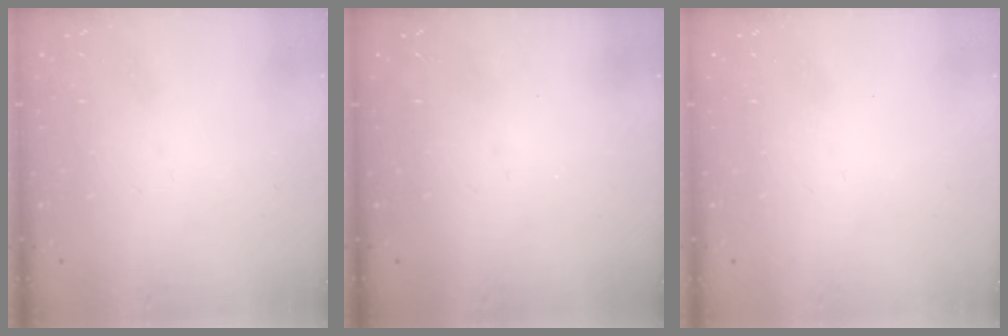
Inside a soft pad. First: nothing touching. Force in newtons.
{"total": 0.0}
{"total": 0.0}